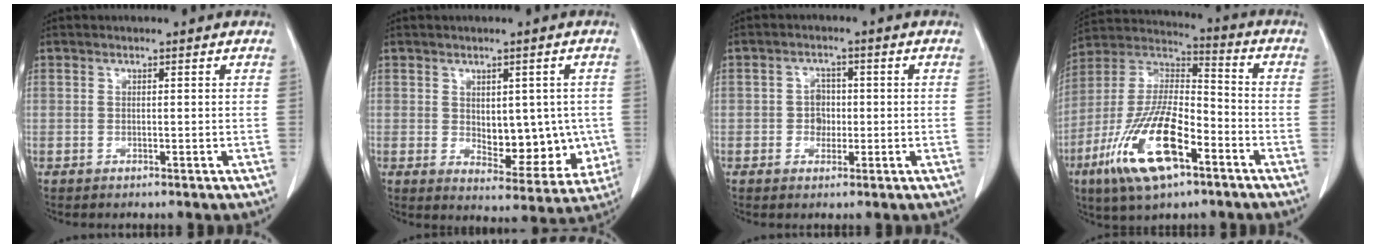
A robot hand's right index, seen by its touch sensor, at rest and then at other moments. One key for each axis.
{"total": 9.8, "fx": -0.1, "fy": 5.6, "fz": 8.0, "tx": -0.089, "ty": 0.001, "tz": 0.018}
{"total": 2.8, "fx": -0.4, "fy": 2.4, "fz": 1.4, "tx": -0.016, "ty": 0.007, "tz": -0.006}
{"total": 17.5, "fx": -8.0, "fy": 5.9, "fz": 14.4, "tx": -0.293, "ty": -0.004, "tz": -0.143}